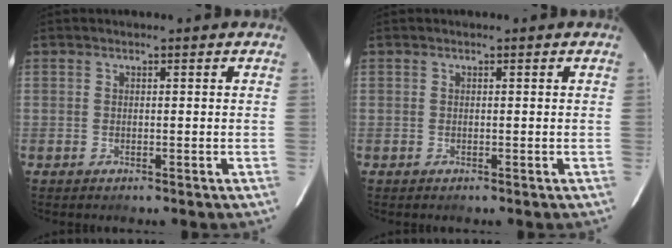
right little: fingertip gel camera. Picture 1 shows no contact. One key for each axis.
{"total": 0.0}